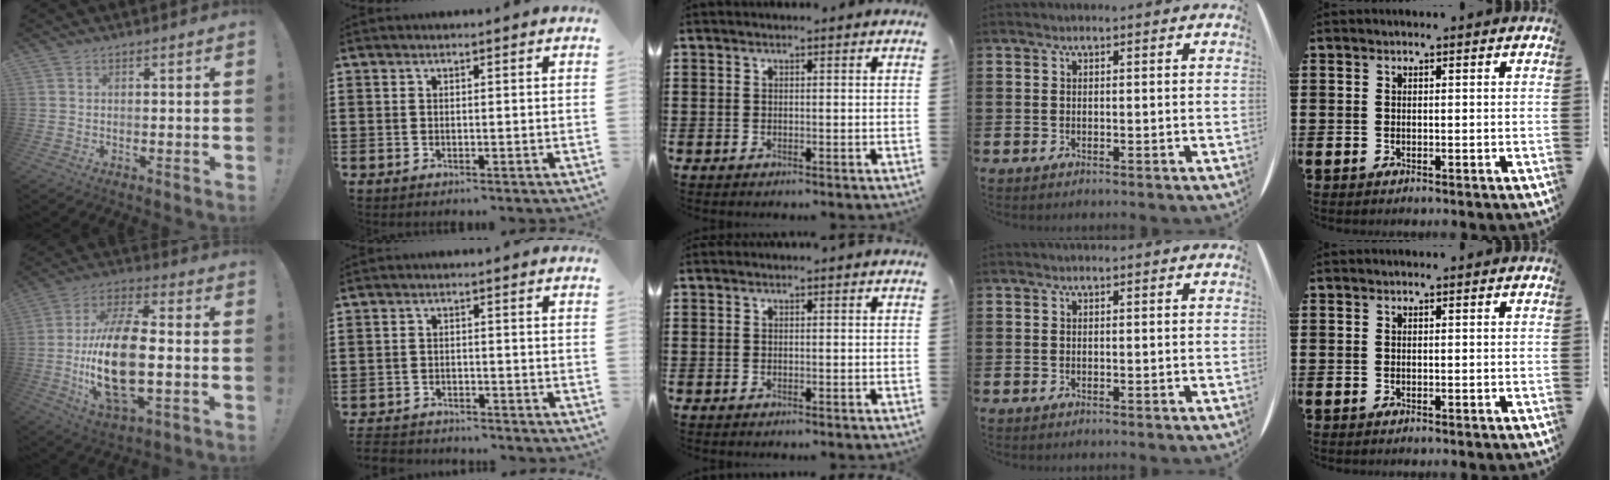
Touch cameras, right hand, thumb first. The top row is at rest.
{"thumb": {"total": 20.9, "force": [-2.7, 9.7, 18.3], "torque": [-0.370, 0.000, -0.044]}, "index": {"total": 2.3, "force": [-2.2, 0.3, -0.2], "torque": [-0.005, -0.001, -0.051]}}